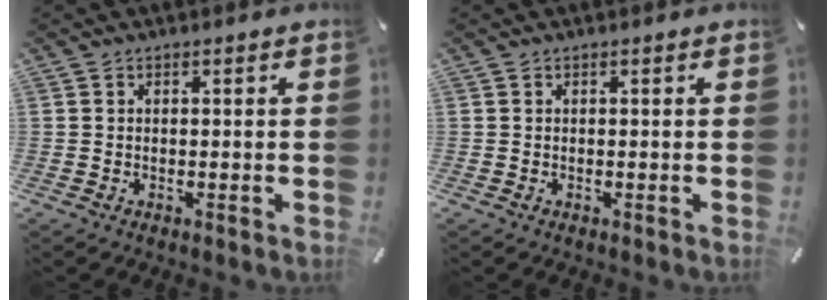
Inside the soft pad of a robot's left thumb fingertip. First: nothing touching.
{"total": 0.0}